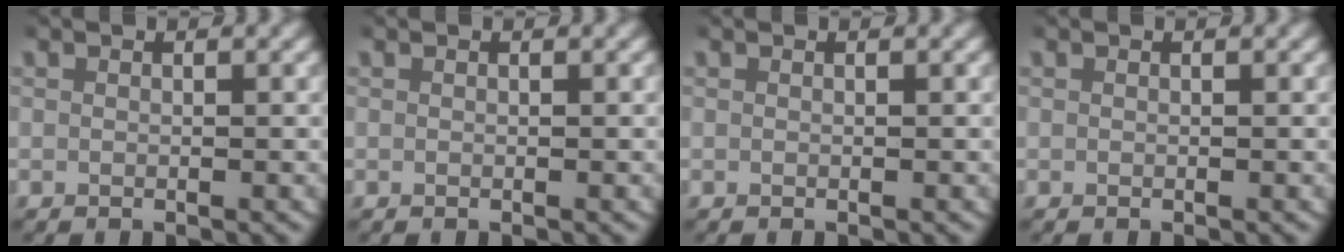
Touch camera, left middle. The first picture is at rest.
{"total": 0.0}
{"total": 0.0}
{"total": 0.0}